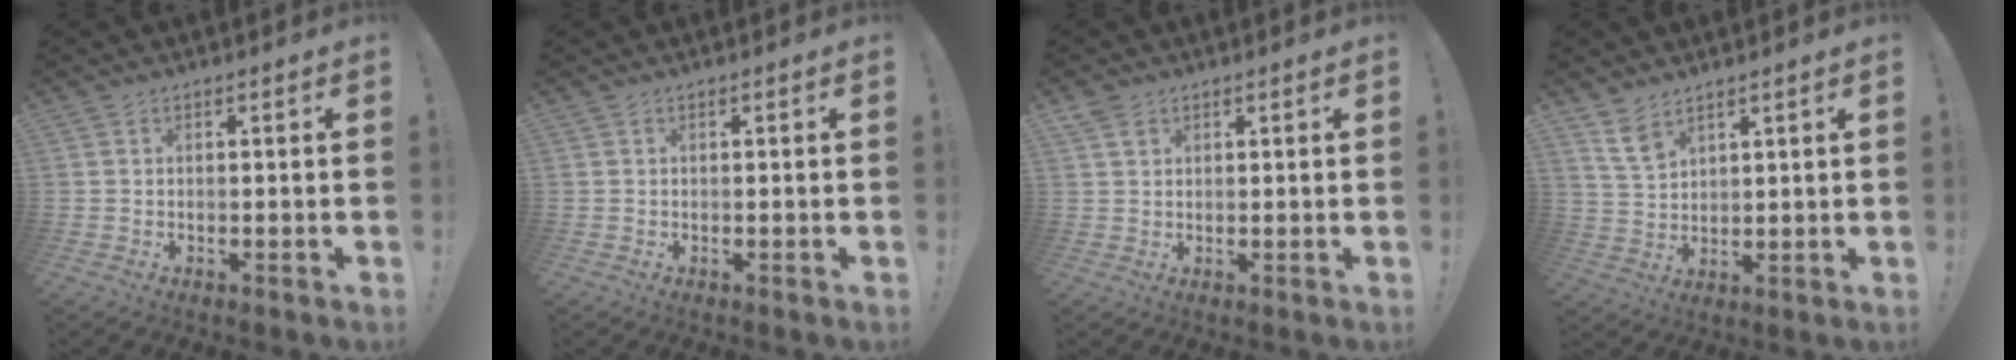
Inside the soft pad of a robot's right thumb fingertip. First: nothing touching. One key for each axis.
{"total": 0.0}
{"total": 2.8, "fx": 1.8, "fy": 1.8, "fz": 1.2, "tx": -0.012, "ty": -0.010, "tz": 0.033}
{"total": 6.9, "fx": 5.0, "fy": 3.8, "fz": 2.8, "tx": -0.052, "ty": -0.026, "tz": 0.099}